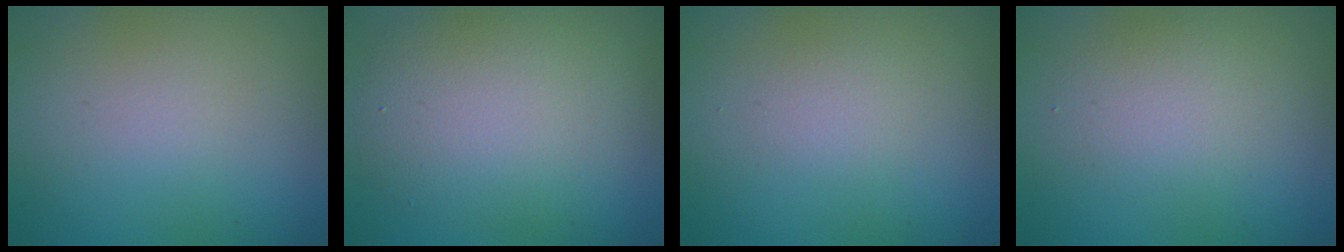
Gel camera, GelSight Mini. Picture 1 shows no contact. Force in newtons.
{"total": 6.0, "press": 6.0, "slide": 0.2}
{"total": 0.9, "press": 0.9, "slide": 0.1}
{"total": 2.4, "press": 2.4, "slide": 0.1}